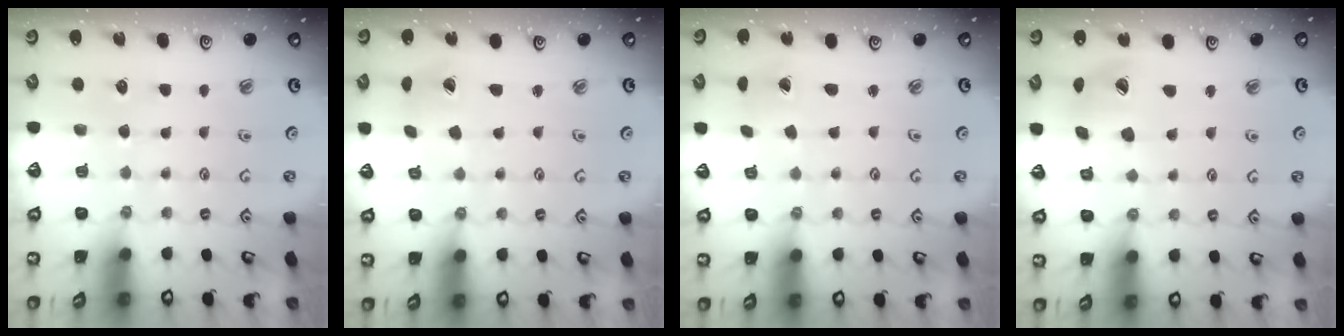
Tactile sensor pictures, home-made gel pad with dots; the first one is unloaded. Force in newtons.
{"total": 2.7, "press": 2.7, "slide": 0.4}
{"total": 1.5, "press": 1.5, "slide": 0.1}
{"total": 11.4, "press": 11.3, "slide": 1.3}